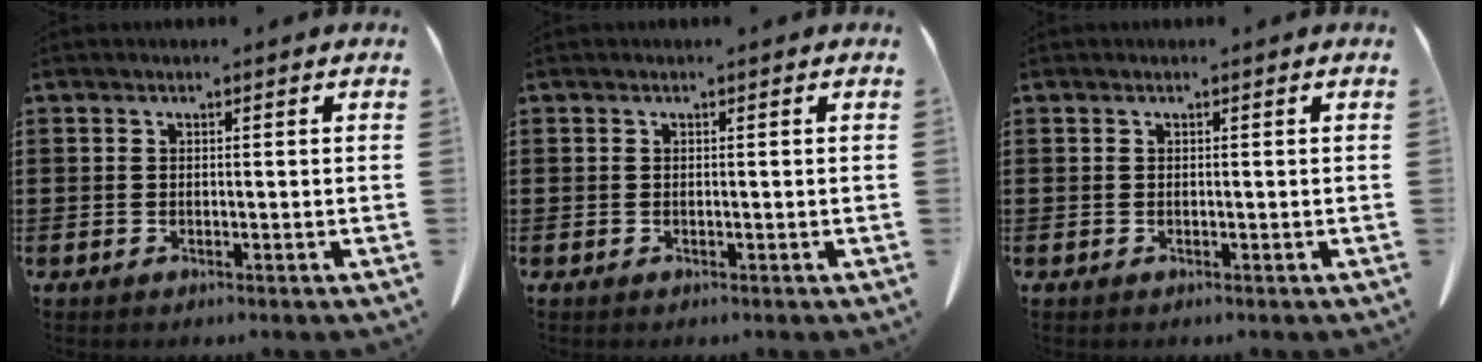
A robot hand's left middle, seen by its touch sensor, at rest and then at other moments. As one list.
[{"total": 0.0}, {"total": 0.0}]